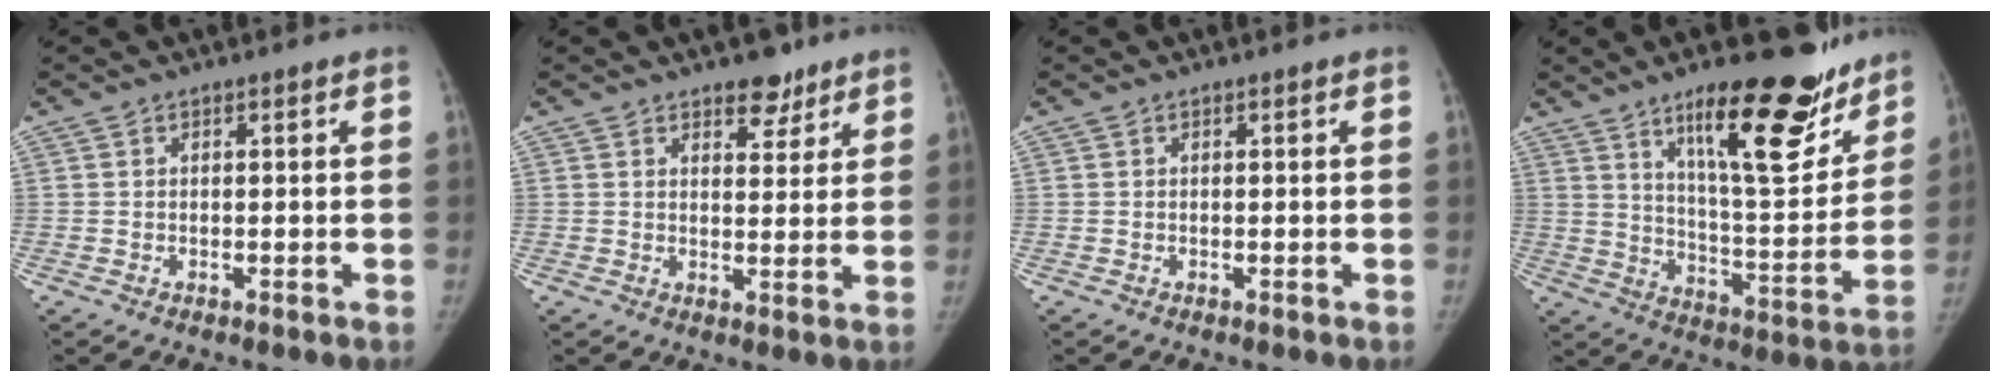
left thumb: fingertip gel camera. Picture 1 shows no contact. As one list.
[{"total": 5.4, "force": [3.9, 2.8, 2.4], "torque": [-0.005, -0.024, 0.057]}, {"total": 0.0}, {"total": 22.3, "force": [14.4, 6.6, 15.7], "torque": [-0.182, -0.085, 0.224]}]